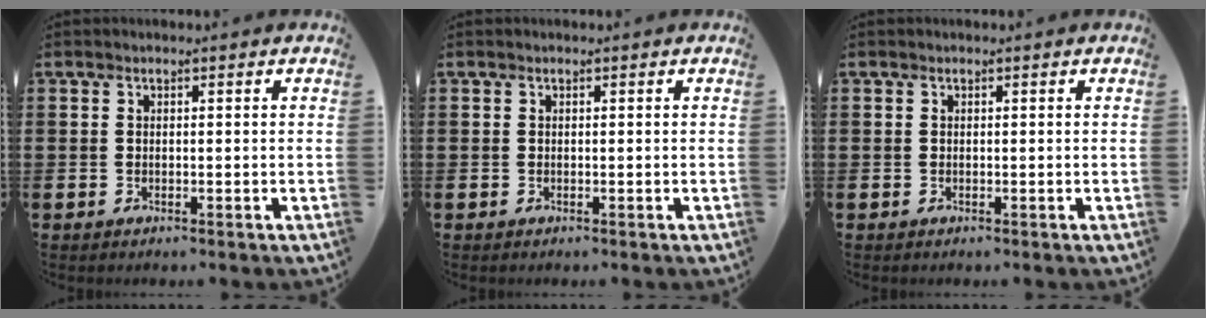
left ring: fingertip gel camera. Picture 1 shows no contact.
{"total": 0.0}
{"total": 0.0}